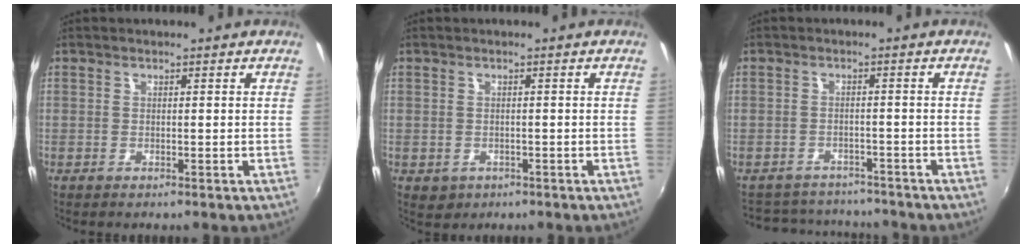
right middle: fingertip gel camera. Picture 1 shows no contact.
{"total": 2.6, "force": [-0.8, 2.2, 1.0], "torque": [-0.023, -0.006, -0.007]}
{"total": 9.1, "force": [-8.2, 3.5, 1.6], "torque": [-0.047, 0.019, -0.119]}